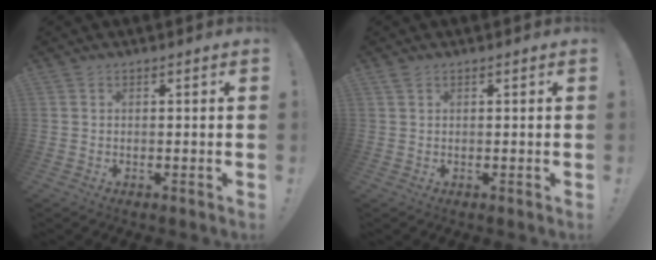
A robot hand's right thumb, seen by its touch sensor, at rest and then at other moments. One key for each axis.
{"total": 1.1, "fx": 0.8, "fy": 0.4, "fz": 0.6, "tx": -0.004, "ty": -0.004, "tz": 0.013}